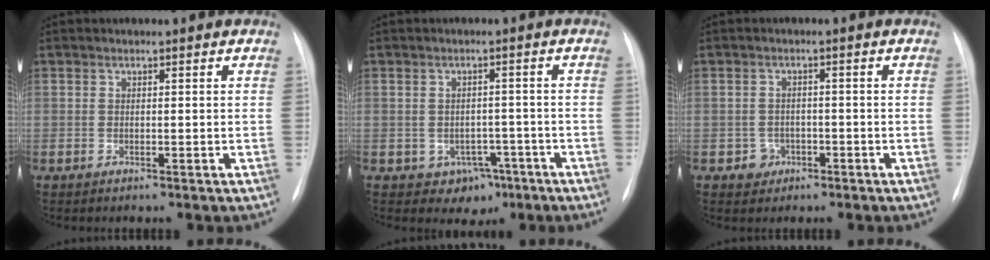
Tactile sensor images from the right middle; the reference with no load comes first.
{"total": 4.6, "force": [-2.3, 3.7, 1.5], "torque": [-0.009, 0.012, -0.018]}
{"total": 2.6, "force": [-1.2, 2.3, 0.4], "torque": [0.000, 0.009, -0.016]}